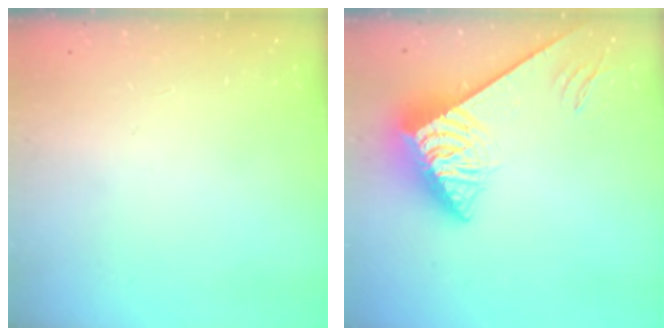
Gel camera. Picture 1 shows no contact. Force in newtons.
{"total": 6.8, "press": 6.7, "slide": 1.0}